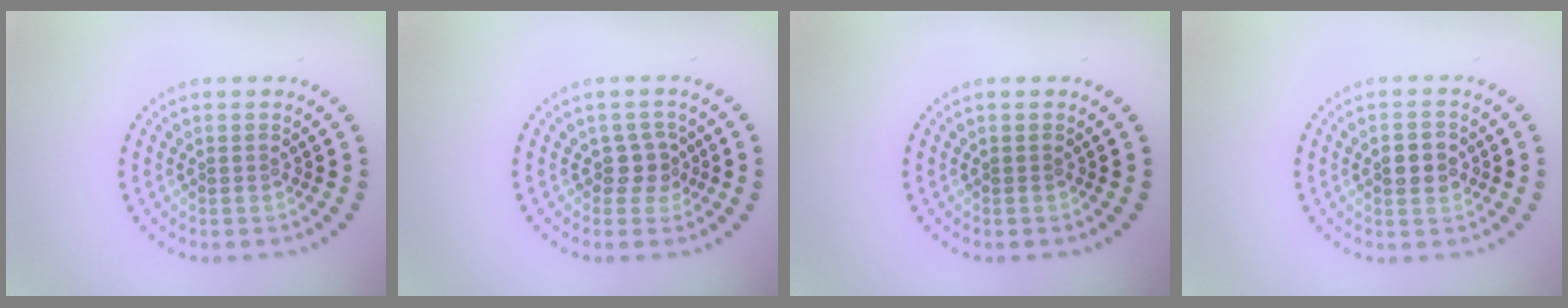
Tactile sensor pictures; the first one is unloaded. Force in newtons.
{"total": 1.8, "press": 1.5, "slide": 1.0}
{"total": 0.0}
{"total": 2.7, "press": 2.7, "slide": 0.1}